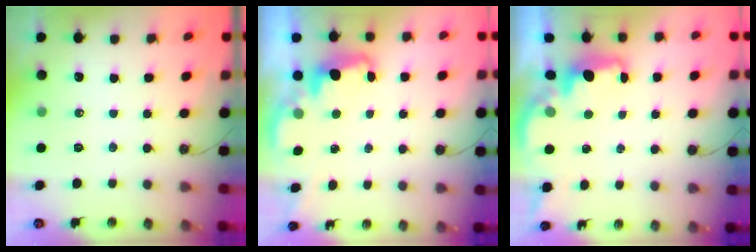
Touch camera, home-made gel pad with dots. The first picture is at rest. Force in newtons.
{"total": 2.6, "press": 2.6, "slide": 0.5}
{"total": 2.0, "press": 1.9, "slide": 0.8}